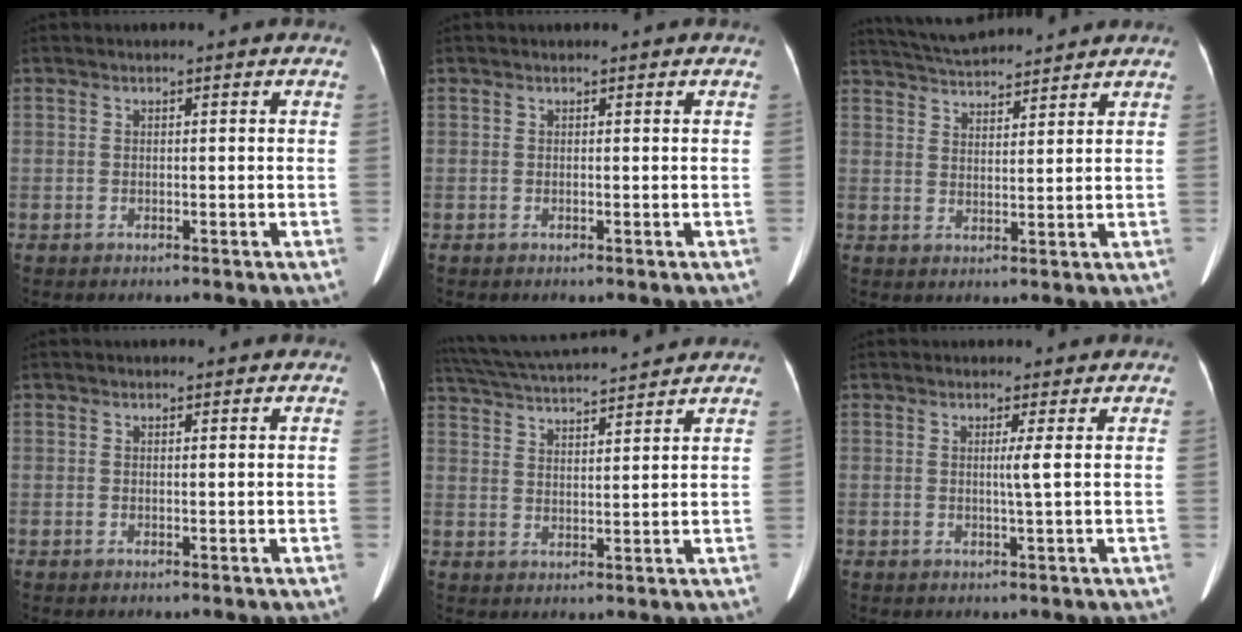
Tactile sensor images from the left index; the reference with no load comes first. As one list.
[{"total": 0.9, "force": [0.8, 0.1, 0.4], "torque": [-0.009, 0.004, 0.010]}, {"total": 10.6, "force": [10.0, 1.0, 3.5], "torque": [-0.064, 0.019, 0.158]}, {"total": 1.6, "force": [1.4, 0.5, 0.6], "torque": [-0.008, 0.004, 0.014]}, {"total": 16.3, "force": [14.9, 1.0, 6.3], "torque": [-0.119, 0.031, 0.233]}, {"total": 1.4, "force": [0.6, -0.6, 1.2], "torque": [-0.022, -0.010, 0.010]}]